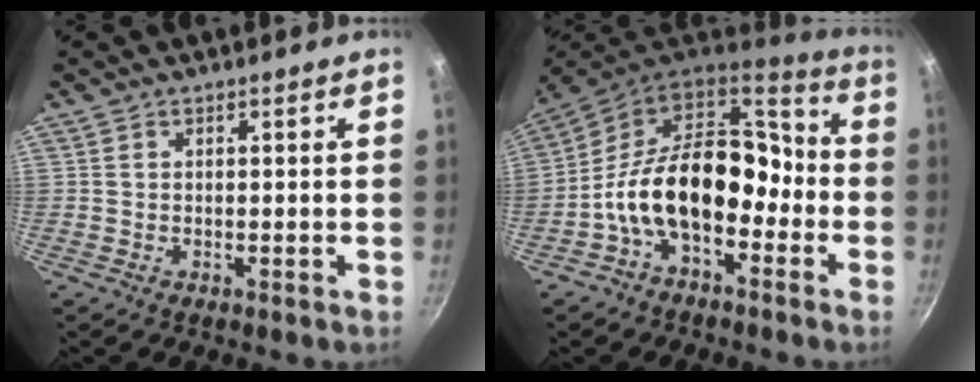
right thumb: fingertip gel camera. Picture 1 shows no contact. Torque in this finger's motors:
{"motor_torque": [2.28, 2.73, 1.37, -1.40, 0.40]}